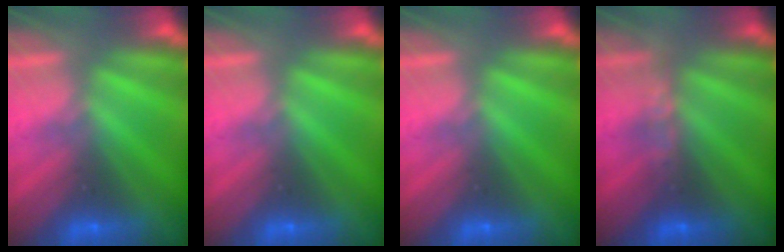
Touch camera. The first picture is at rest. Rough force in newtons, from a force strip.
{"total": 0.0}
{"total": 0.0}
{"total": 3.1}